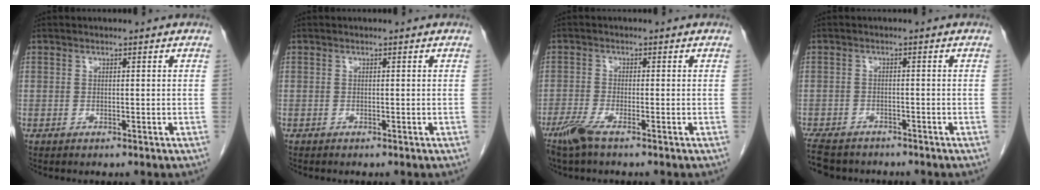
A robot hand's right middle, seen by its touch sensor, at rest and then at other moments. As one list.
[{"total": 0.0}, {"total": 3.8, "force": [-2.7, 0.3, 2.7], "torque": [-0.063, -0.010, -0.058]}, {"total": 9.0, "force": [-7.4, 3.8, 3.4], "torque": [-0.075, -0.011, -0.109]}]